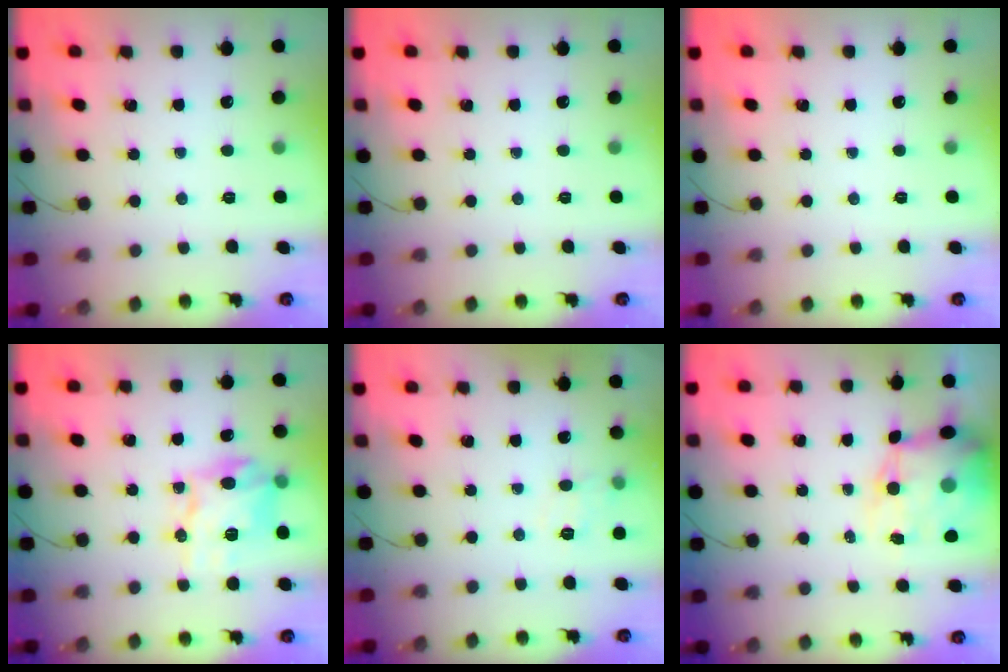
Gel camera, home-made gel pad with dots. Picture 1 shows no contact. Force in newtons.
{"total": 0.0}
{"total": 0.0}
{"total": 13.3, "press": 13.3, "slide": 1.1}
{"total": 4.8, "press": 4.6, "slide": 1.5}
{"total": 13.9, "press": 13.6, "slide": 3.2}